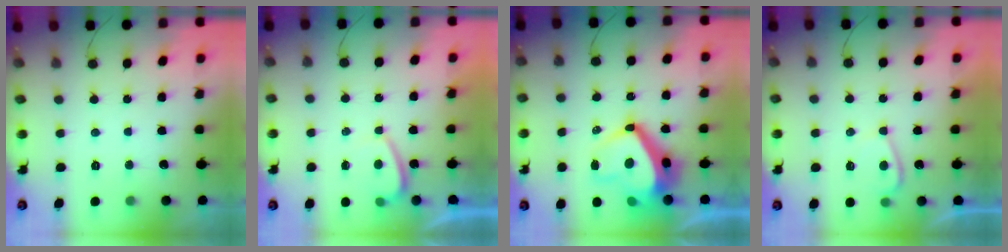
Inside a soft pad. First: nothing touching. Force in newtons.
{"total": 1.8, "press": 1.7, "slide": 0.6}
{"total": 15.1, "press": 15.0, "slide": 1.7}
{"total": 3.4, "press": 3.3, "slide": 0.6}